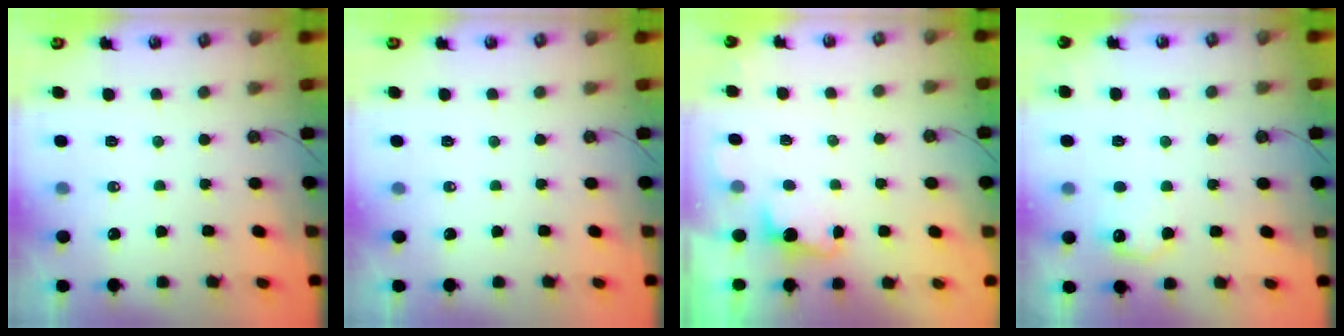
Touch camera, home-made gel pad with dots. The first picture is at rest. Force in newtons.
{"total": 0.0}
{"total": 1.9, "press": 1.6, "slide": 0.9}
{"total": 7.7, "press": 7.7, "slide": 0.4}